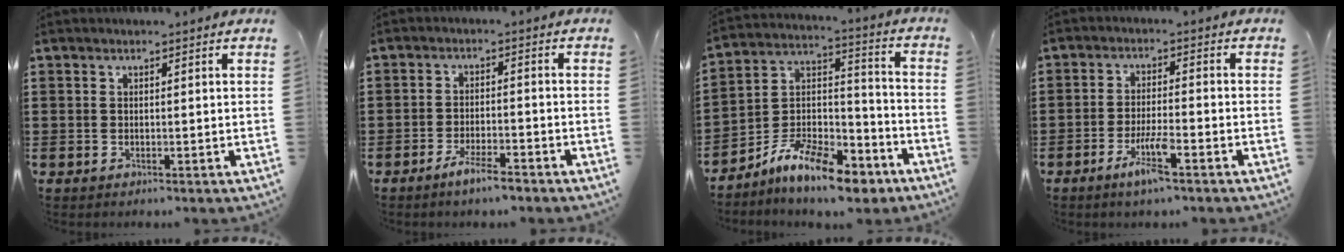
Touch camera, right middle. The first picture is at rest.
{"total": 3.9, "force": [-3.1, 0.5, 2.3], "torque": [-0.044, 0.003, -0.059]}
{"total": 11.6, "force": [-9.4, 3.1, 6.1], "torque": [-0.121, 0.026, -0.184]}
{"total": 5.2, "force": [-3.1, 0.6, 4.1], "torque": [-0.079, -0.005, -0.056]}